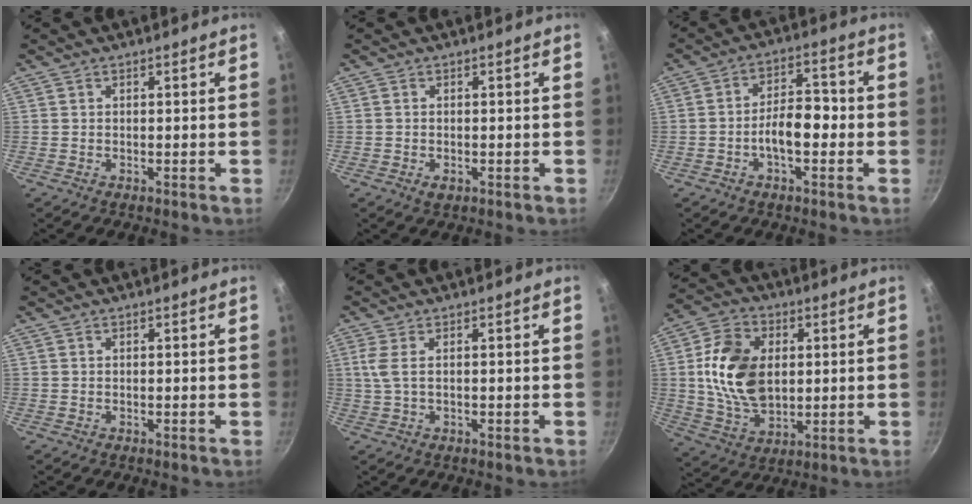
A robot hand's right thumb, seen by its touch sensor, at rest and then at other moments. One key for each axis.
{"total": 1.7, "fx": -0.6, "fy": 1.1, "fz": 1.1, "tx": -0.018, "ty": -0.001, "tz": -0.010}
{"total": 7.8, "fx": -2.0, "fy": 4.0, "fz": 6.4, "tx": -0.078, "ty": 0.038, "tz": -0.038}
{"total": 0.0}
{"total": 3.6, "fx": 0.1, "fy": 1.3, "fz": 3.4, "tx": -0.074, "ty": 0.002, "tz": 0.002}
{"total": 15.9, "fx": 1.8, "fy": 10.8, "fz": 11.6, "tx": -0.193, "ty": -0.004, "tz": 0.037}